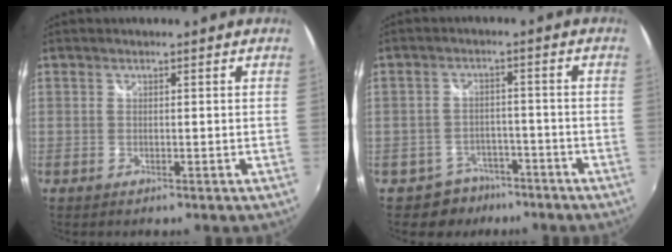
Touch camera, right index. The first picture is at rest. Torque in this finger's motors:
{"motor_torque": [0.00, -0.09, 0.01, 0.00]}